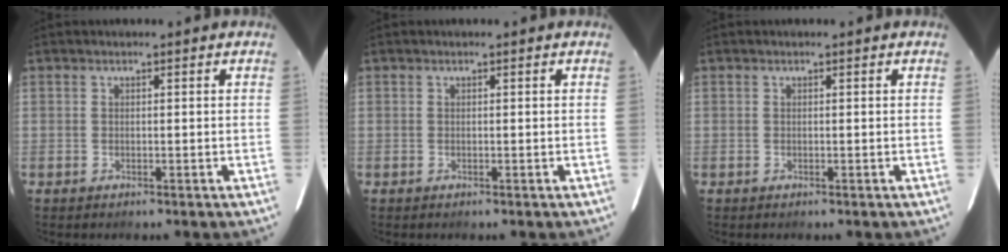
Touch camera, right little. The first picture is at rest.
{"total": 0.0}
{"total": 0.0}